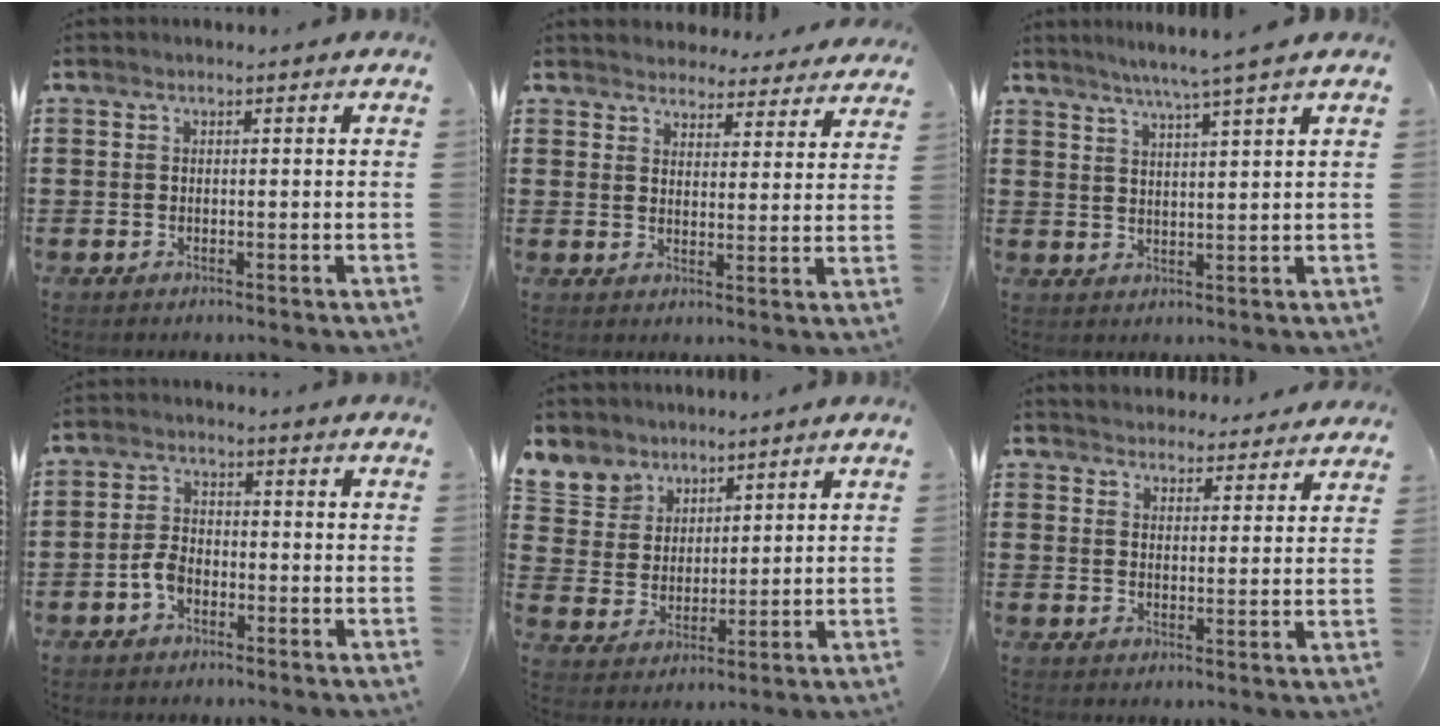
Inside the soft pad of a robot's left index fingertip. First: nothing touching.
{"total": 4.2, "force": [4.1, 0.6, -0.1], "torque": [-0.008, -0.023, 0.072]}
{"total": 4.2, "force": [3.5, -1.1, 2.1], "torque": [-0.049, -0.016, 0.058]}
{"total": 3.4, "force": [-1.5, 2.0, 2.3], "torque": [-0.065, -0.003, -0.034]}
{"total": 6.4, "force": [4.9, 4.0, 0.1], "torque": [-0.041, -0.020, 0.093]}
{"total": 3.5, "force": [3.5, 0.3, -0.2], "torque": [-0.002, -0.021, 0.062]}